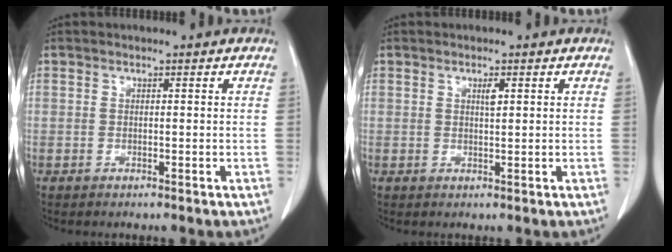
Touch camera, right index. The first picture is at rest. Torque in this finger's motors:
{"motor_torque": [0.01, 0.00, 0.02, 0.00]}